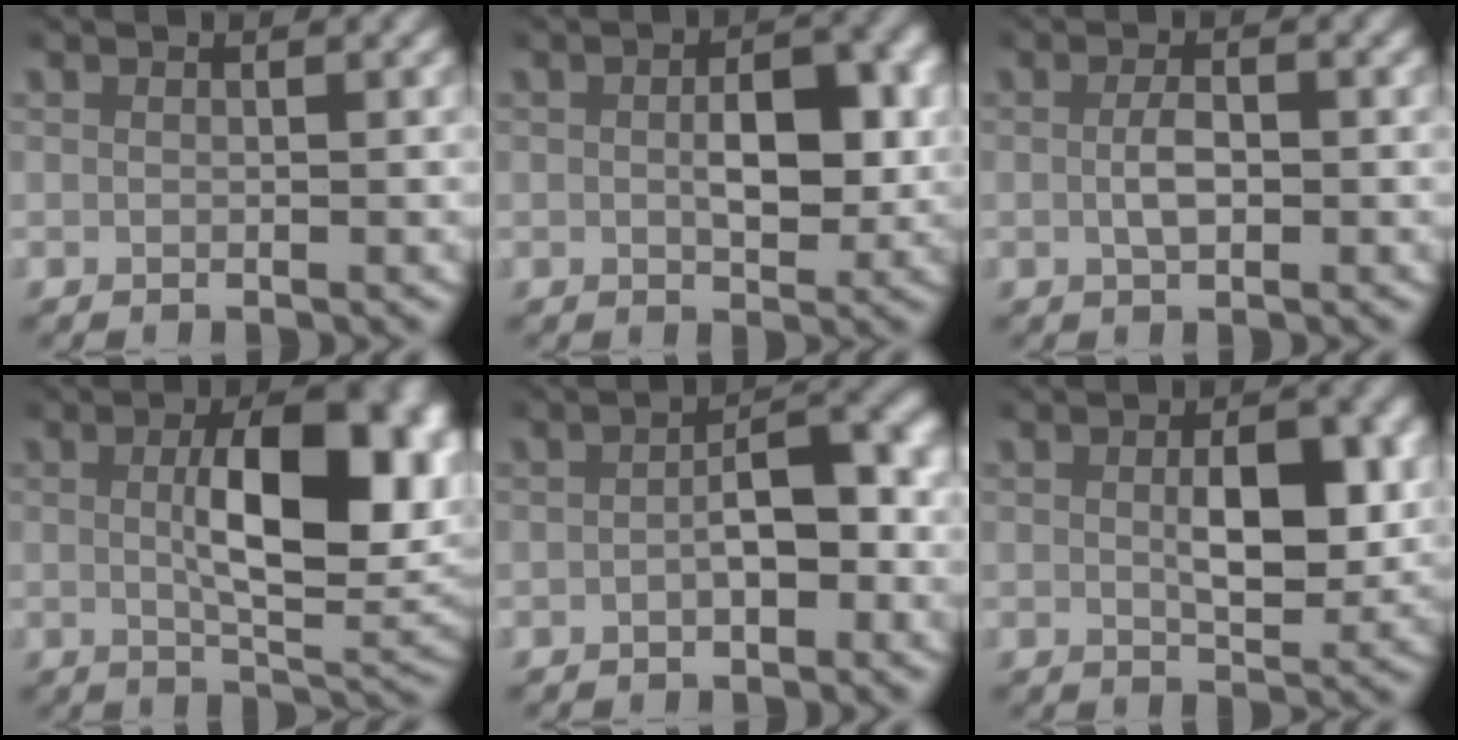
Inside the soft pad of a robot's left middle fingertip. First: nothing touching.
{"total": 4.9, "force": [0.3, 2.7, 4.0], "torque": [-0.061, -0.006, 0.008]}
{"total": 2.0, "force": [-0.2, 0.9, 1.8], "torque": [-0.036, -0.001, -0.004]}
{"total": 9.4, "force": [1.5, 3.4, 8.6], "torque": [-0.119, -0.002, 0.020]}
{"total": 4.2, "force": [-1.0, 1.9, 3.6], "torque": [-0.048, 0.000, -0.012]}
{"total": 4.9, "force": [0.6, 2.4, 4.3], "torque": [-0.071, -0.009, 0.013]}